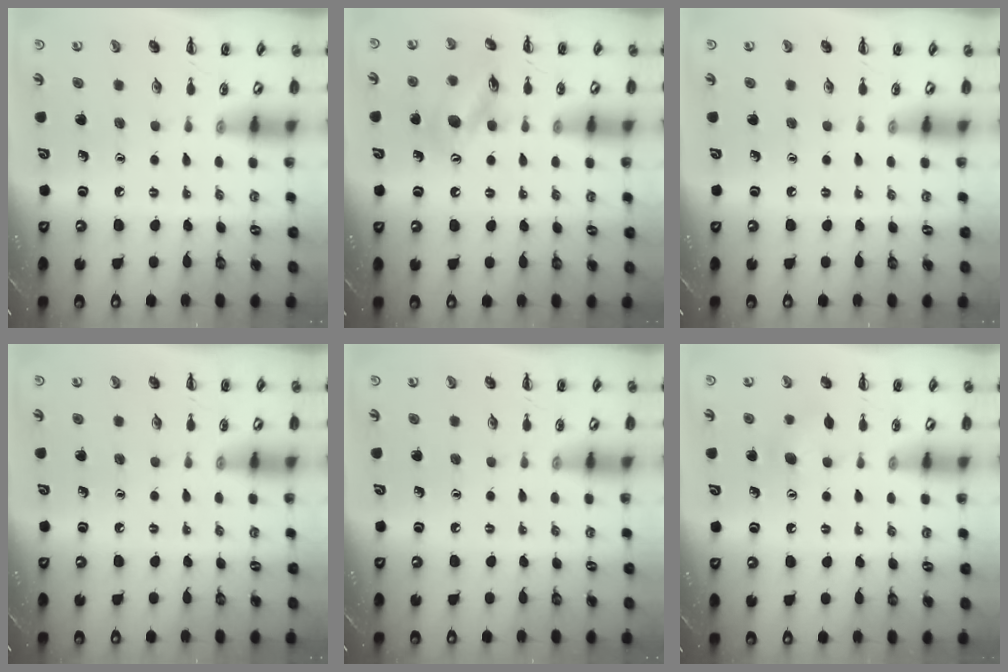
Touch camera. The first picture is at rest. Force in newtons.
{"total": 12.5, "press": 12.3, "slide": 2.0}
{"total": 0.0}
{"total": 0.0}
{"total": 0.0}
{"total": 5.6, "press": 5.4, "slide": 1.4}